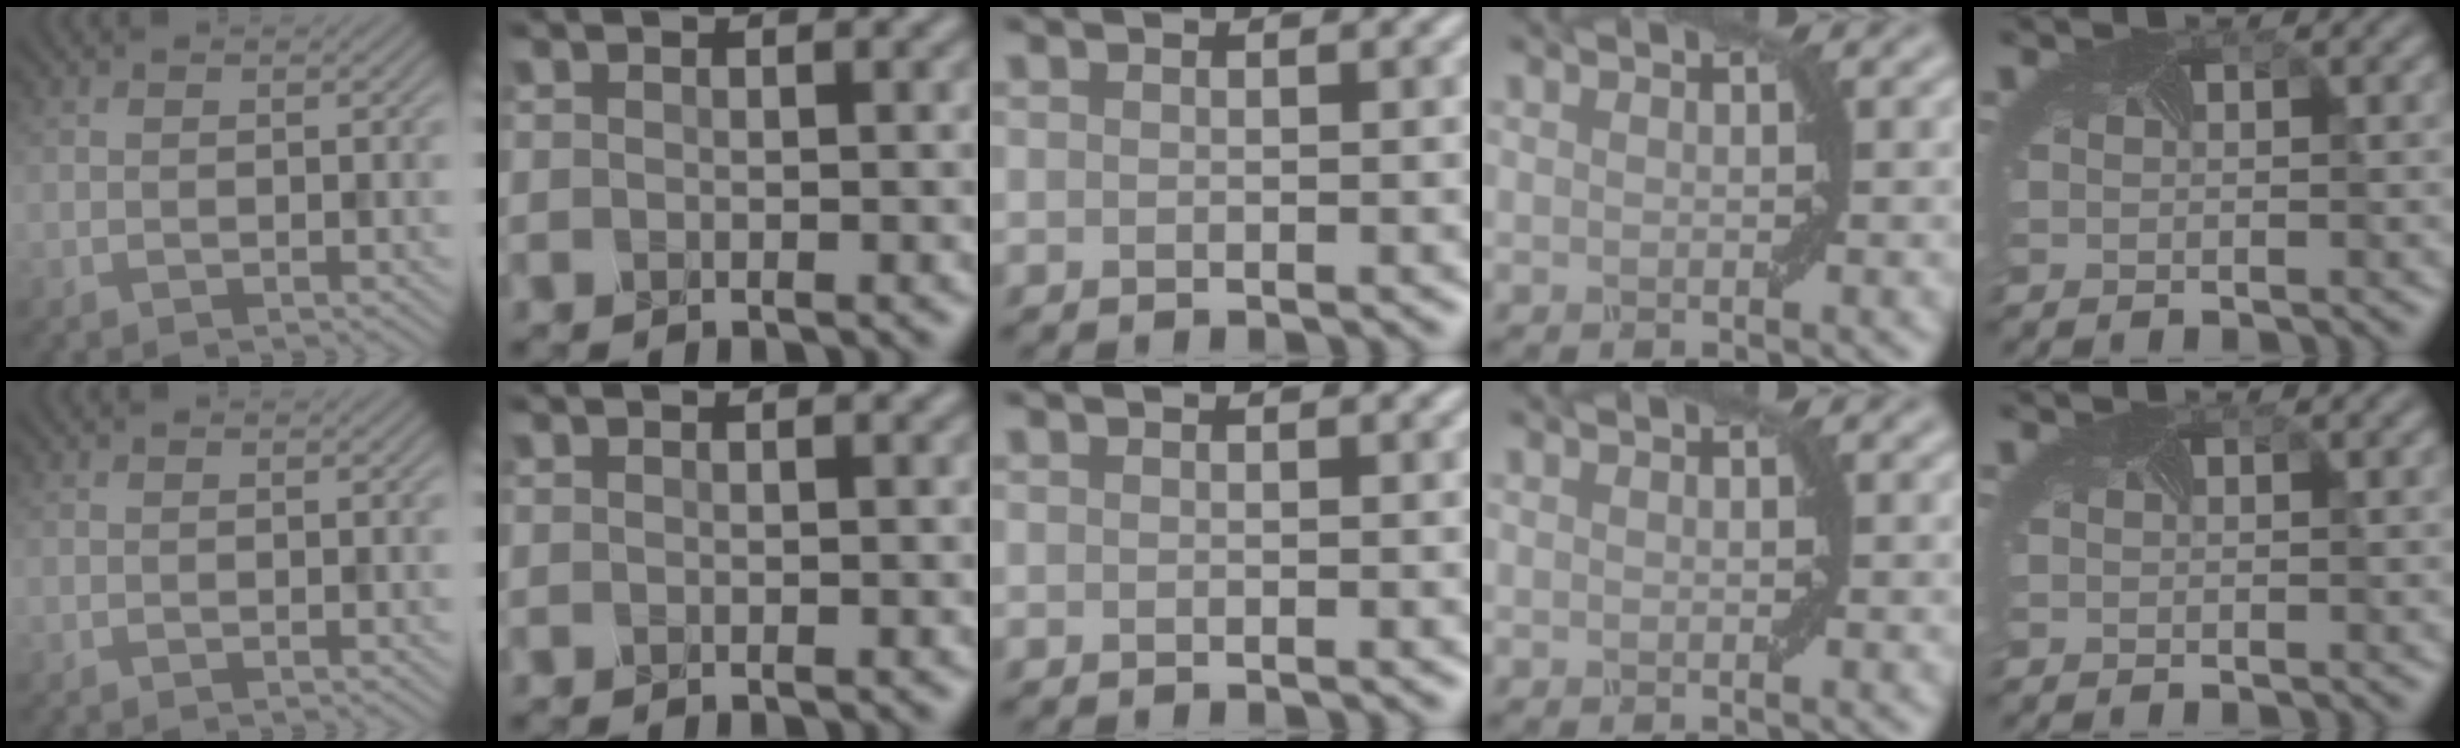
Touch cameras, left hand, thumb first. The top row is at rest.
{}